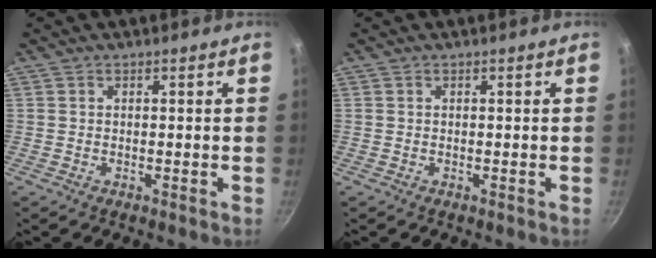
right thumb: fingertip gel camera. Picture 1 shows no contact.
{"total": 0.0}